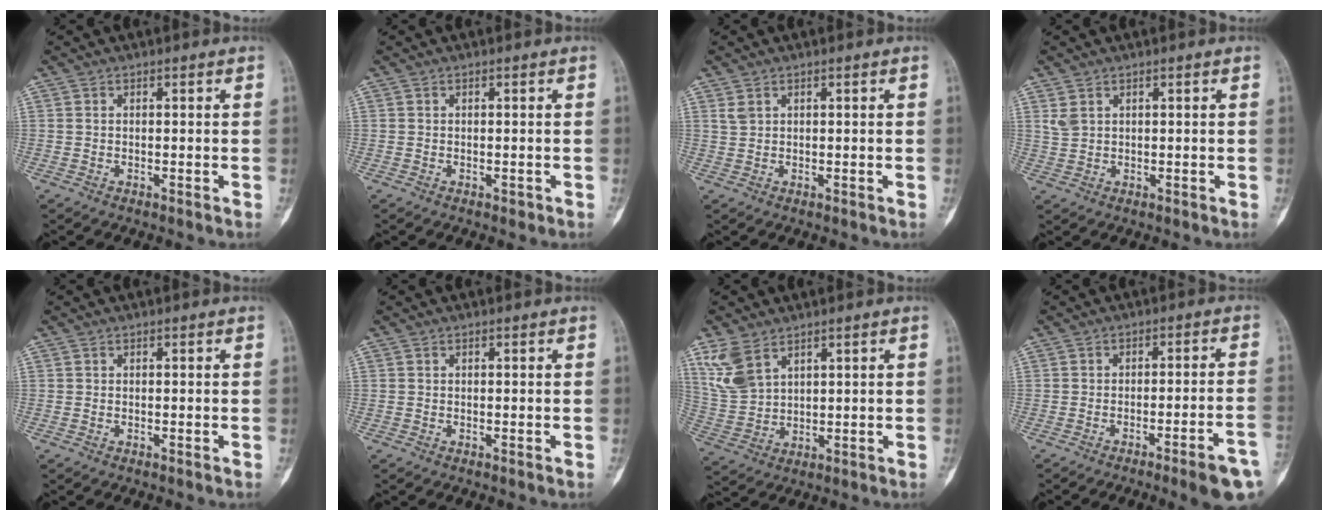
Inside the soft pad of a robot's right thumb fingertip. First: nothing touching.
{"total": 0.6, "force": [-0.3, 0.4, 0.3], "torque": [0.006, 0.002, -0.004]}
{"total": 1.1, "force": [0.5, 0.7, 0.7], "torque": [-0.011, 0.006, 0.015]}
{"total": 1.9, "force": [0.9, 1.2, 1.2], "torque": [-0.025, 0.005, 0.027]}
{"total": 0.0}
{"total": 0.0}
{"total": 7.5, "force": [4.4, 4.3, 4.3], "torque": [-0.087, -0.009, 0.105]}
{"total": 9.8, "force": [-5.8, 0.6, 7.8], "torque": [-0.098, 0.027, -0.075]}